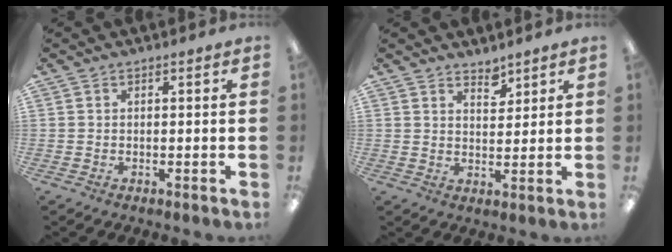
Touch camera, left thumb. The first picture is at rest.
{"total": 3.8, "force": [3.4, 1.3, 0.7], "torque": [0.004, -0.027, 0.060]}